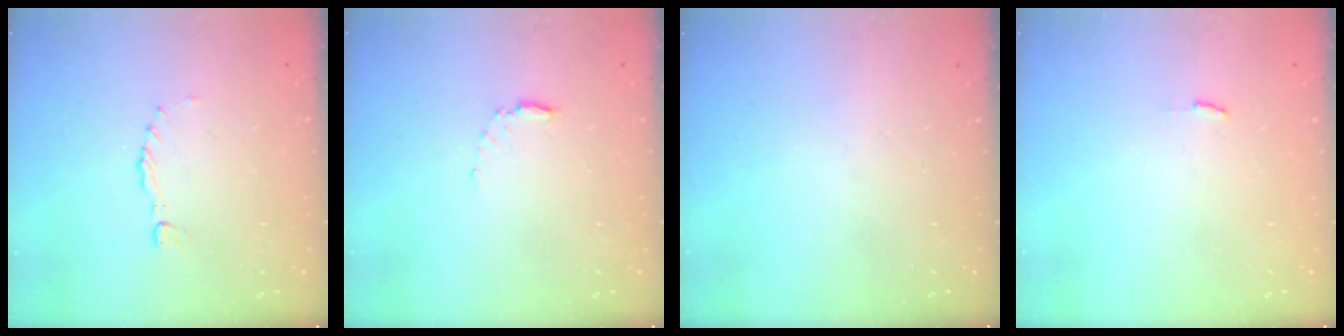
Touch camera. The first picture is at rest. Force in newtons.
{"total": 4.7, "press": 4.7, "slide": 0.6}
{"total": 0.0}
{"total": 2.9, "press": 2.9, "slide": 0.3}